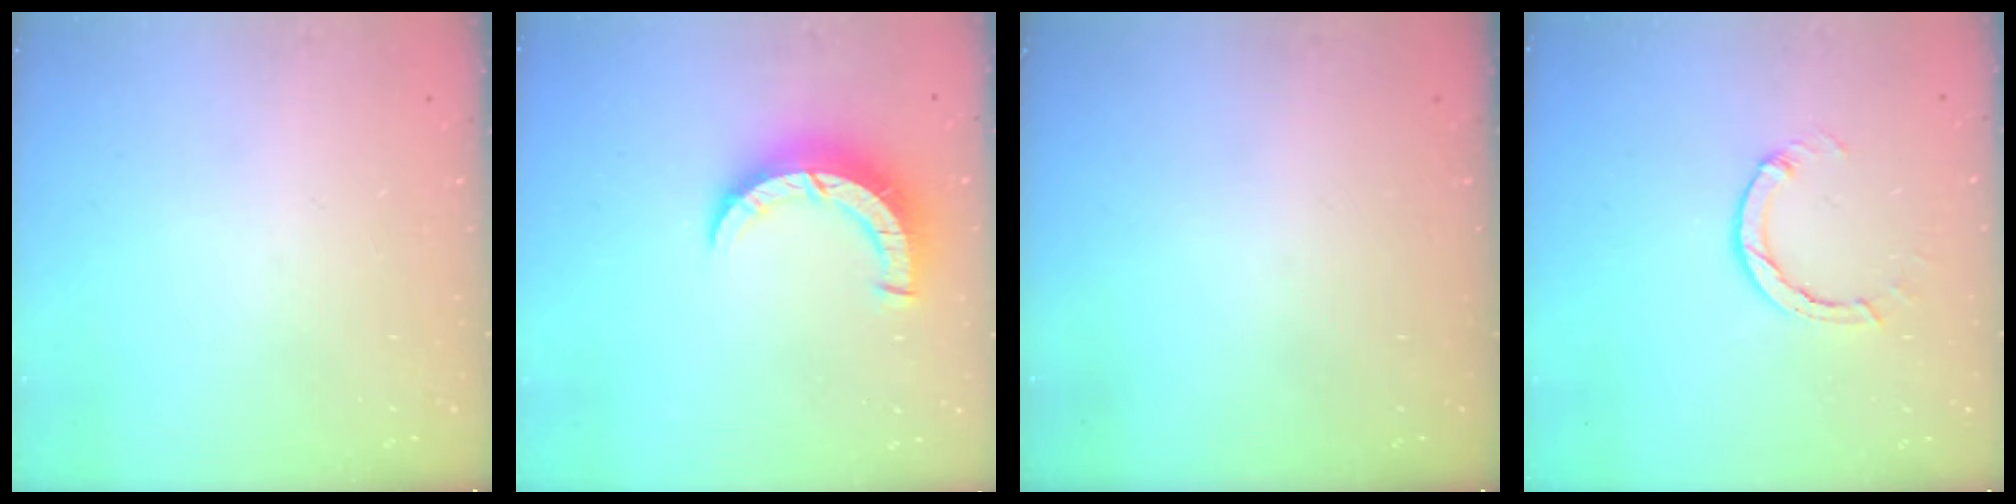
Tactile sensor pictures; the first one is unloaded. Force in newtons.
{"total": 8.4, "press": 8.4, "slide": 0.3}
{"total": 0.0}
{"total": 2.7, "press": 2.7, "slide": 0.3}